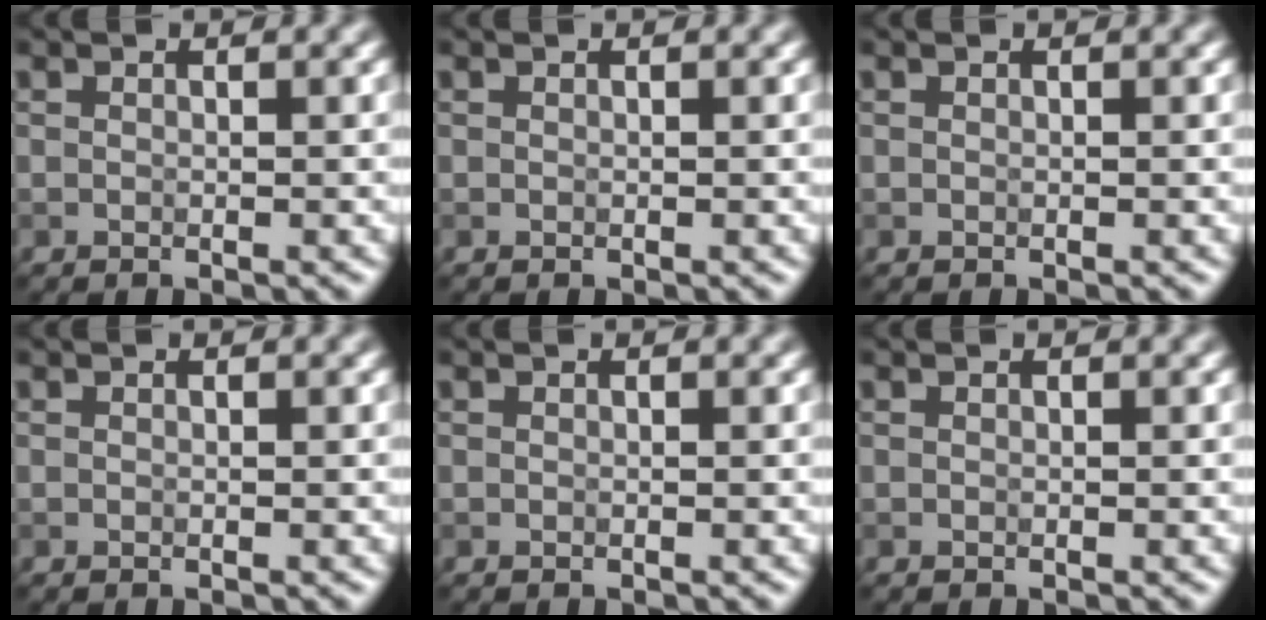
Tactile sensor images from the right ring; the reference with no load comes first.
{"total": 0.0}
{"total": 0.0}
{"total": 0.0}
{"total": 0.0}
{"total": 0.0}